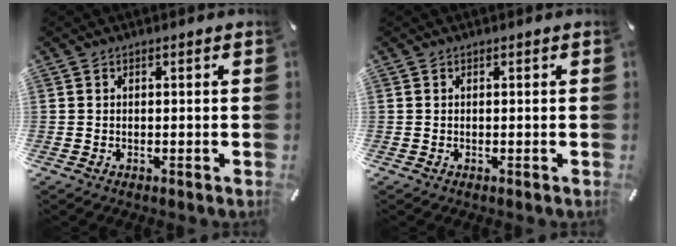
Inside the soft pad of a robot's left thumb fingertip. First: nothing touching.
{"total": 0.0}